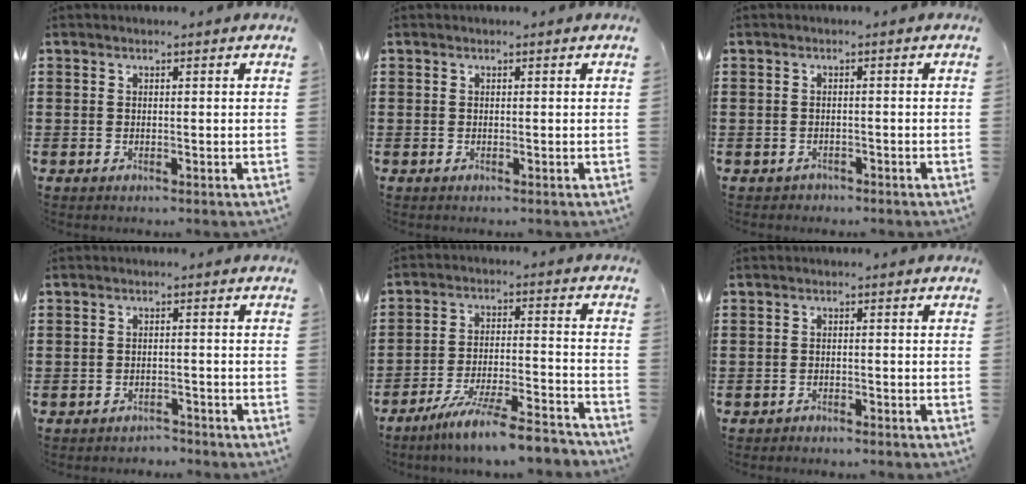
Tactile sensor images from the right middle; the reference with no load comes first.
{"total": 0.0}
{"total": 0.9, "force": [-0.8, 0.3, 0.1], "torque": [-0.005, -0.001, -0.018]}
{"total": 1.8, "force": [-1.8, 0.3, -0.1], "torque": [-0.006, 0.000, -0.041]}
{"total": 8.8, "force": [-7.7, -0.3, 4.3], "torque": [-0.080, -0.001, -0.147]}
{"total": 1.2, "force": [-1.2, 0.1, 0.1], "torque": [-0.006, 0.000, -0.025]}